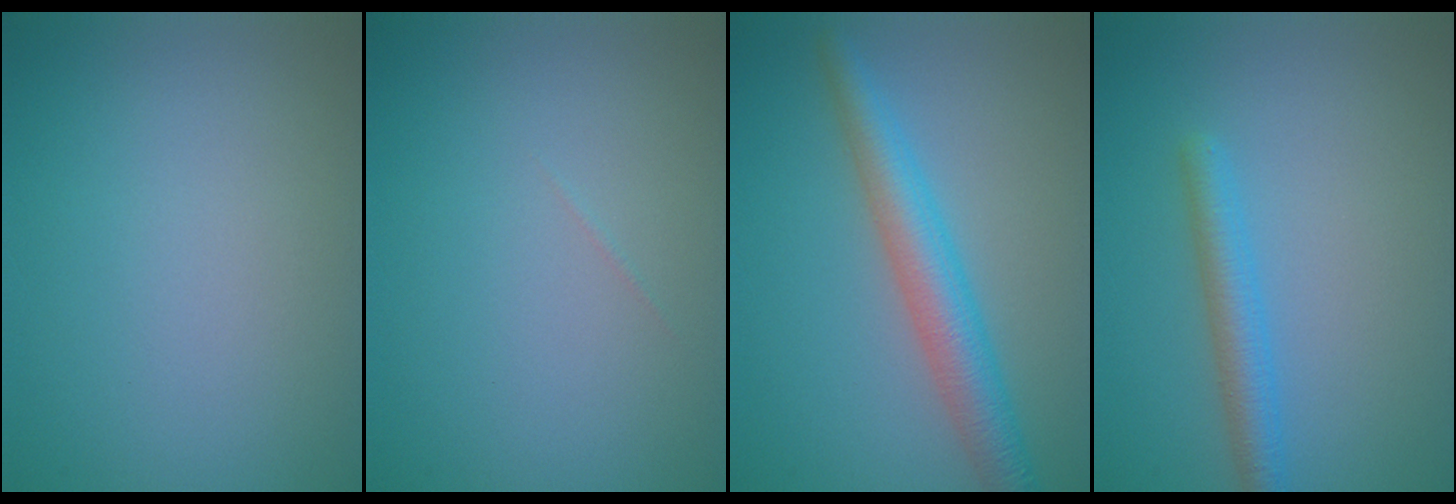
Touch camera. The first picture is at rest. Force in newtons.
{"total": 0.0}
{"total": 4.7, "press": 4.7, "slide": 0.1}
{"total": 2.7, "press": 2.7, "slide": 0.1}